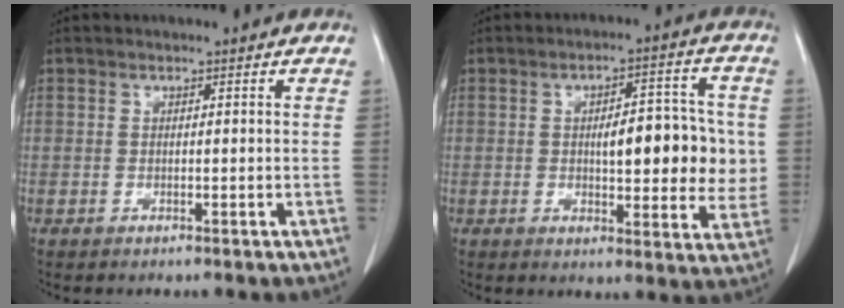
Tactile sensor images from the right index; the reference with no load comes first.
{"total": 11.8, "force": [0.5, 4.2, 11.0], "torque": [-0.142, 0.017, 0.012]}